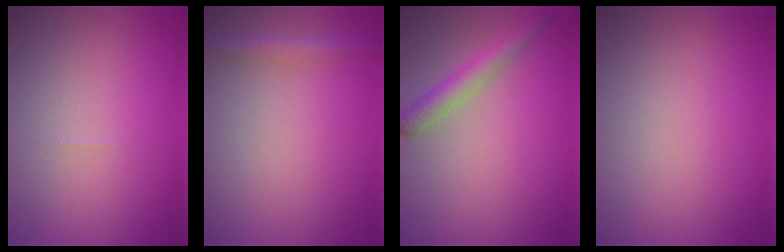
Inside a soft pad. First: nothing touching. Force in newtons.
{"total": 2.4, "press": 2.4, "slide": 0.1}
{"total": 2.5, "press": 2.5, "slide": 0.1}
{"total": 0.0}